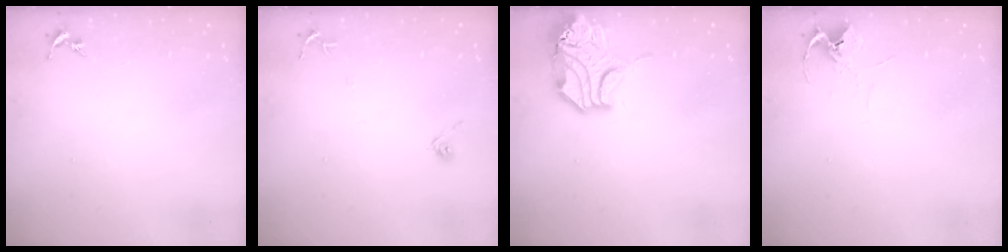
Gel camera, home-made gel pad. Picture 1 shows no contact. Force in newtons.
{"total": 5.9, "press": 5.9, "slide": 0.4}
{"total": 17.3, "press": 17.2, "slide": 2.1}
{"total": 5.9, "press": 5.9, "slide": 0.4}